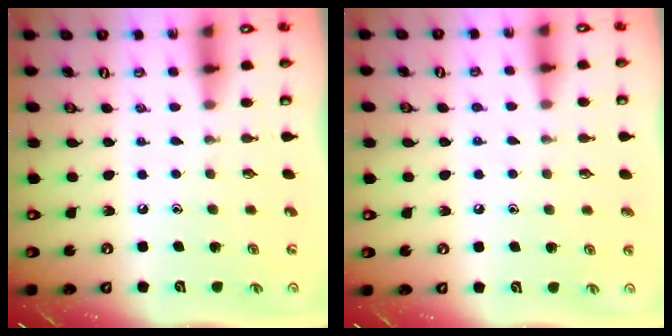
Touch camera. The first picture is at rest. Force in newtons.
{"total": 4.2, "press": 4.2, "slide": 0.6}